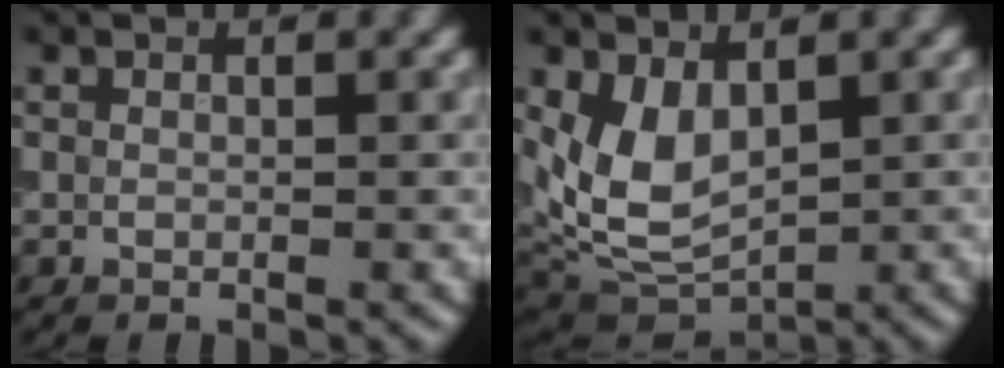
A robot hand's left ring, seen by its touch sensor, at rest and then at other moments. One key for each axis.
{"total": 5.5, "fx": 1.3, "fy": 3.5, "fz": 4.1, "tx": -0.089, "ty": -0.014, "tz": 0.032}